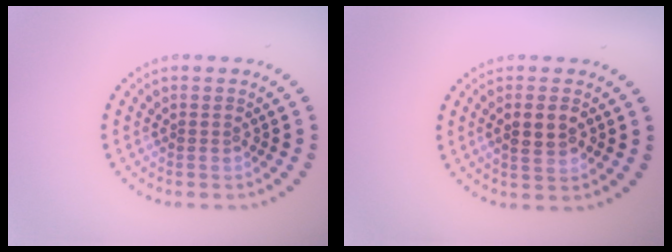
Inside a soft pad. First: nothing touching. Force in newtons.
{"total": 2.5, "press": 2.5, "slide": 0.2}